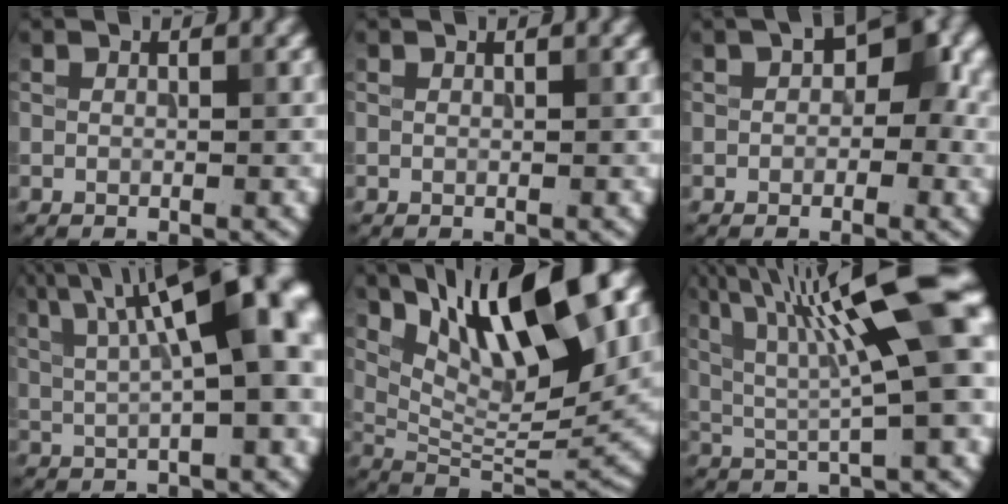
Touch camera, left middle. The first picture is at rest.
{"total": 0.0}
{"total": 4.8, "force": [0.7, 2.9, 3.7], "torque": [-0.032, 0.007, 0.001]}
{"total": 10.5, "force": [3.2, 2.7, 9.6], "torque": [-0.138, 0.017, 0.054]}
{"total": 12.0, "force": [5.9, 3.8, 9.6], "torque": [-0.156, 0.002, 0.108]}
{"total": 13.5, "force": [4.2, 2.4, 12.6], "torque": [-0.198, 0.017, 0.069]}